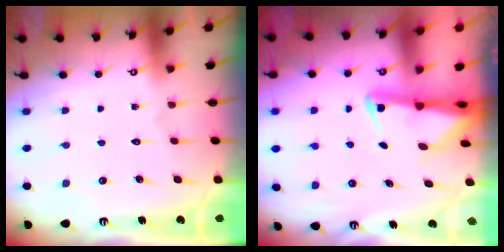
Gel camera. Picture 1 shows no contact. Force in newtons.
{"total": 2.6, "press": 2.5, "slide": 0.4}